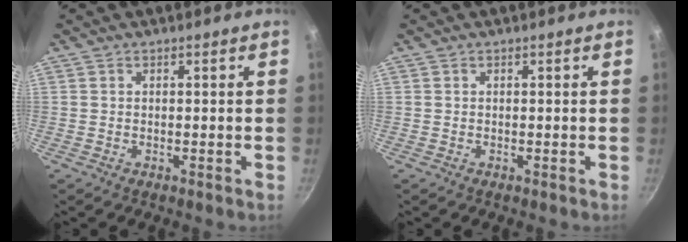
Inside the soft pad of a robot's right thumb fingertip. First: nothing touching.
{"total": 0.0}